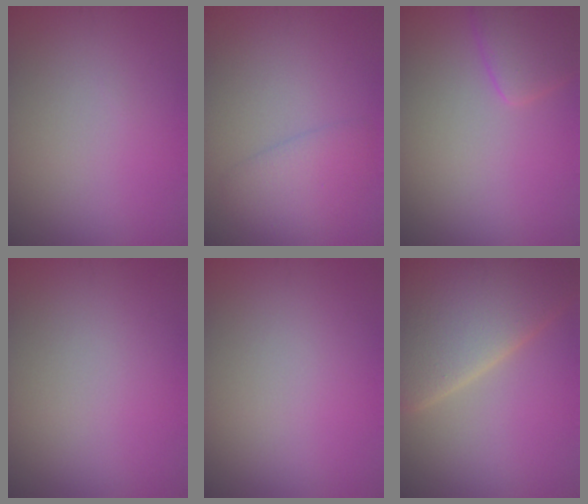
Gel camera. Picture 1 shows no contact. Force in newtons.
{"total": 2.7, "press": 2.7, "slide": 0.3}
{"total": 2.9, "press": 2.9, "slide": 0.2}
{"total": 0.0}
{"total": 0.0}
{"total": 10.2, "press": 10.2, "slide": 0.5}